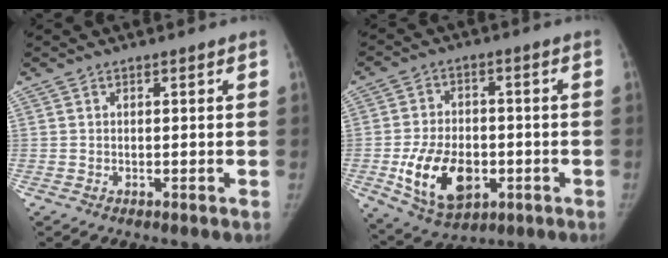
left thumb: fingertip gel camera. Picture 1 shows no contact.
{"total": 14.2, "force": [-3.7, 9.5, 9.9], "torque": [-0.146, 0.004, -0.049]}